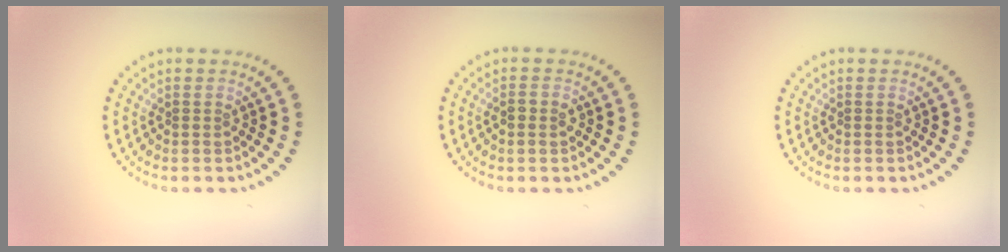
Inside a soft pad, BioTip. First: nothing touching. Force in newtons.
{"total": 1.4, "press": 1.4, "slide": 0.5}
{"total": 0.0}